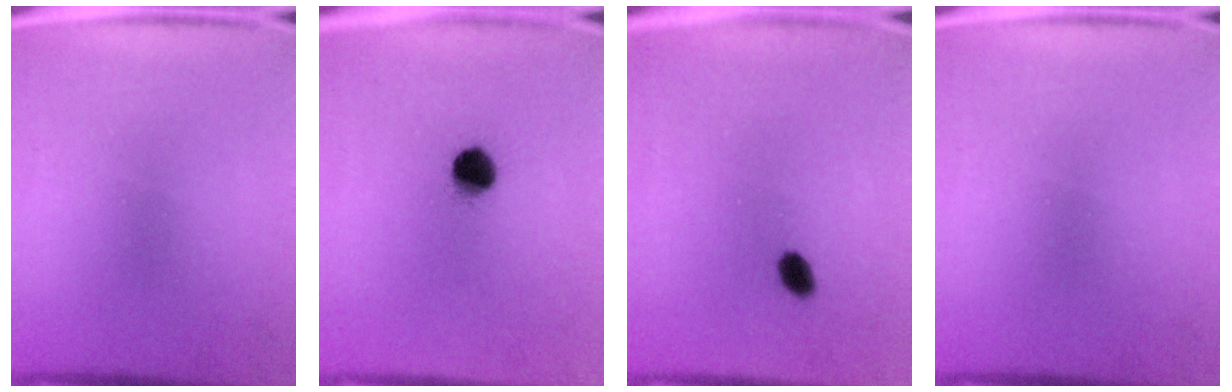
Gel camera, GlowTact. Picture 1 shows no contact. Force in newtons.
{"total": 6.2}
{"total": 2.4}
{"total": 0.0}